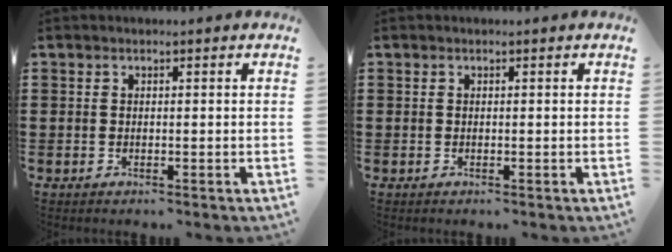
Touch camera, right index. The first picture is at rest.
{"total": 0.0}